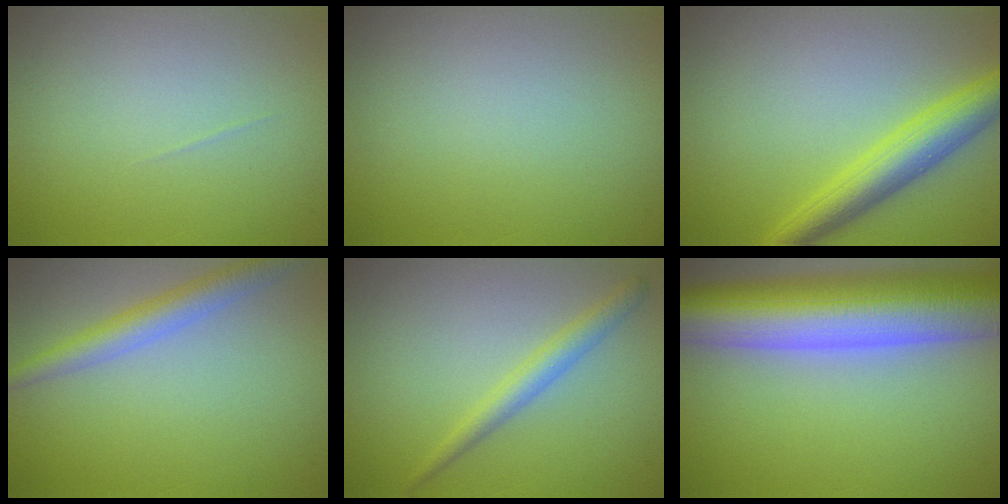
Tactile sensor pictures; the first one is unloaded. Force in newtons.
{"total": 0.0}
{"total": 4.8, "press": 4.8, "slide": 0.1}
{"total": 3.0, "press": 3.0, "slide": 0.1}
{"total": 2.2, "press": 2.2, "slide": 0.1}
{"total": 12.6, "press": 12.6, "slide": 0.7}